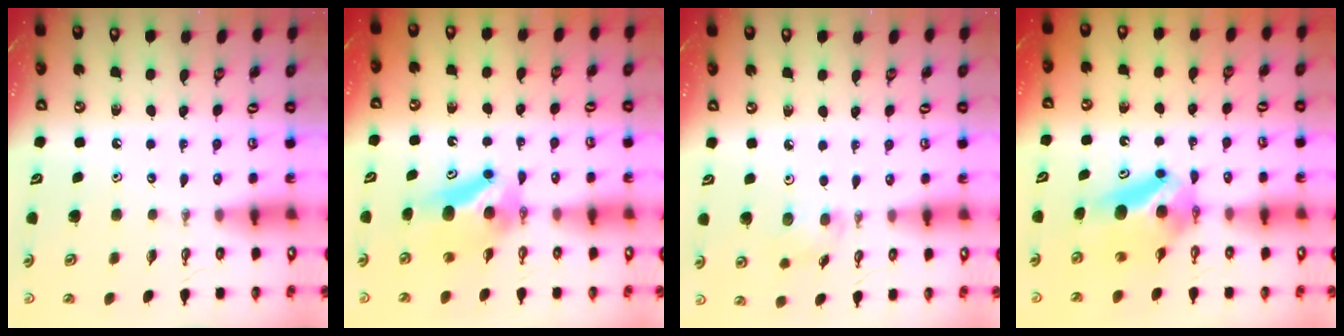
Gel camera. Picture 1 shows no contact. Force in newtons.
{"total": 7.3, "press": 7.0, "slide": 2.2}
{"total": 5.9, "press": 4.2, "slide": 4.1}
{"total": 9.6, "press": 5.5, "slide": 7.9}